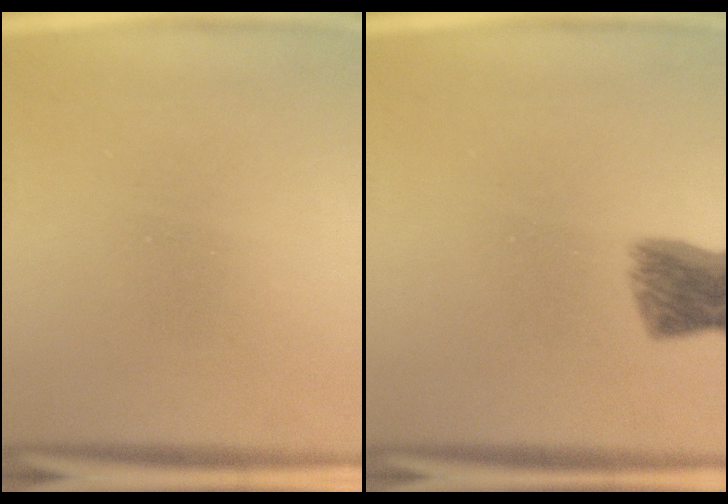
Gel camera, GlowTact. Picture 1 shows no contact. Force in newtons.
{"total": 6.7}